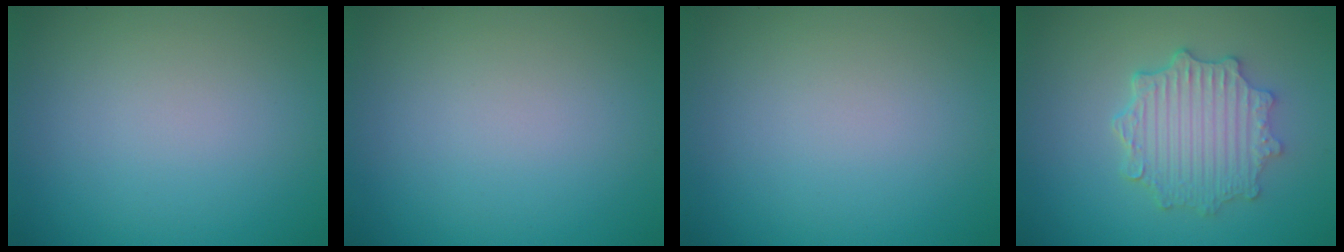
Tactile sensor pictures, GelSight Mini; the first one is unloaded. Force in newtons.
{"total": 0.0}
{"total": 0.0}
{"total": 4.9, "press": 4.0, "slide": 2.9}